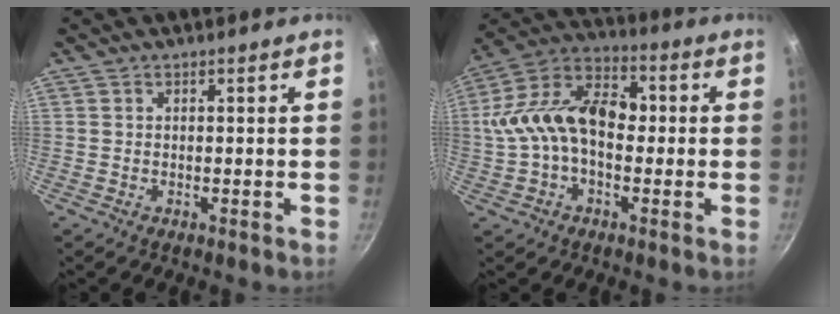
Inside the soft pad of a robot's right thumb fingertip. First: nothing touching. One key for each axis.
{"total": 15.9, "fx": -0.4, "fy": 10.5, "fz": 11.9, "tx": -0.182, "ty": 0.046, "tz": -0.030}